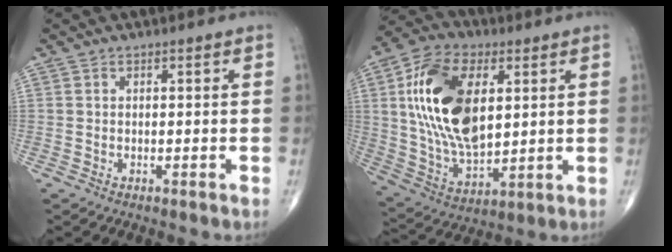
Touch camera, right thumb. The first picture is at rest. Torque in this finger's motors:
{"motor_torque": [2.13, 2.88, 1.75, 0.43, 0.23]}